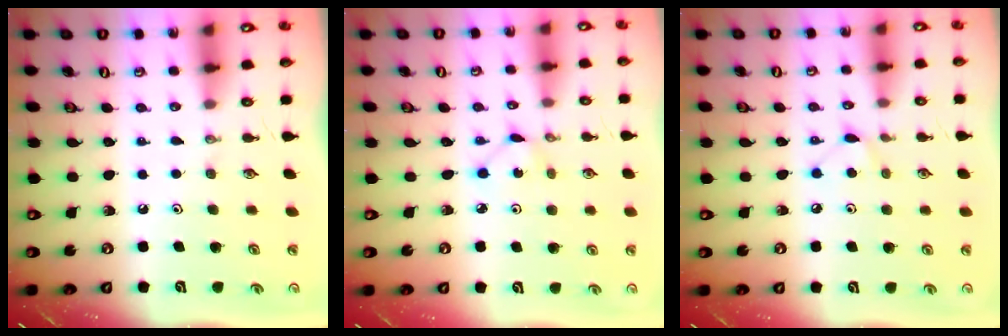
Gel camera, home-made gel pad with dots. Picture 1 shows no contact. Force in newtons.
{"total": 2.2, "press": 2.2, "slide": 0.3}
{"total": 5.7, "press": 5.7, "slide": 0.5}